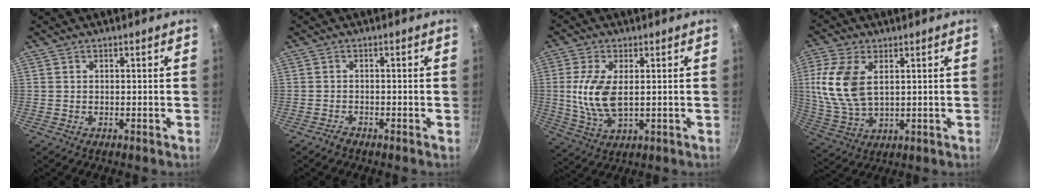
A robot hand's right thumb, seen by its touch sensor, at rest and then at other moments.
{"total": 1.0, "force": [-1.0, 0.2, 0.2], "torque": [-0.013, 0.010, -0.019]}
{"total": 9.8, "force": [0.8, 4.8, 8.5], "torque": [-0.173, -0.008, 0.019]}
{"total": 12.8, "force": [3.0, 7.3, 10.1], "torque": [-0.209, -0.008, 0.065]}